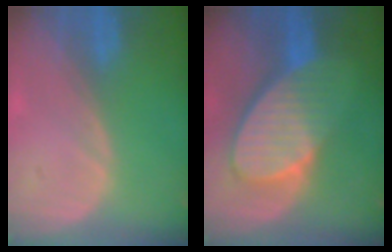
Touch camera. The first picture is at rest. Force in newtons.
{"total": 9.3, "press": 8.3, "slide": 4.3}